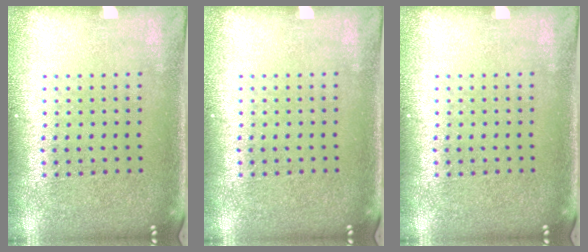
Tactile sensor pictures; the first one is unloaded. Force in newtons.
{"total": 0.0}
{"total": 0.0}